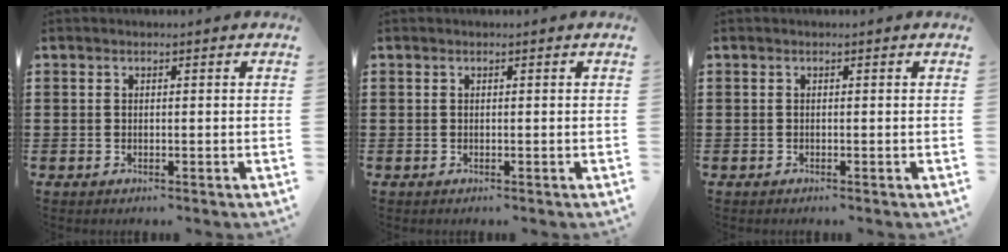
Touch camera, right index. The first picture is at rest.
{"total": 0.0}
{"total": 0.0}